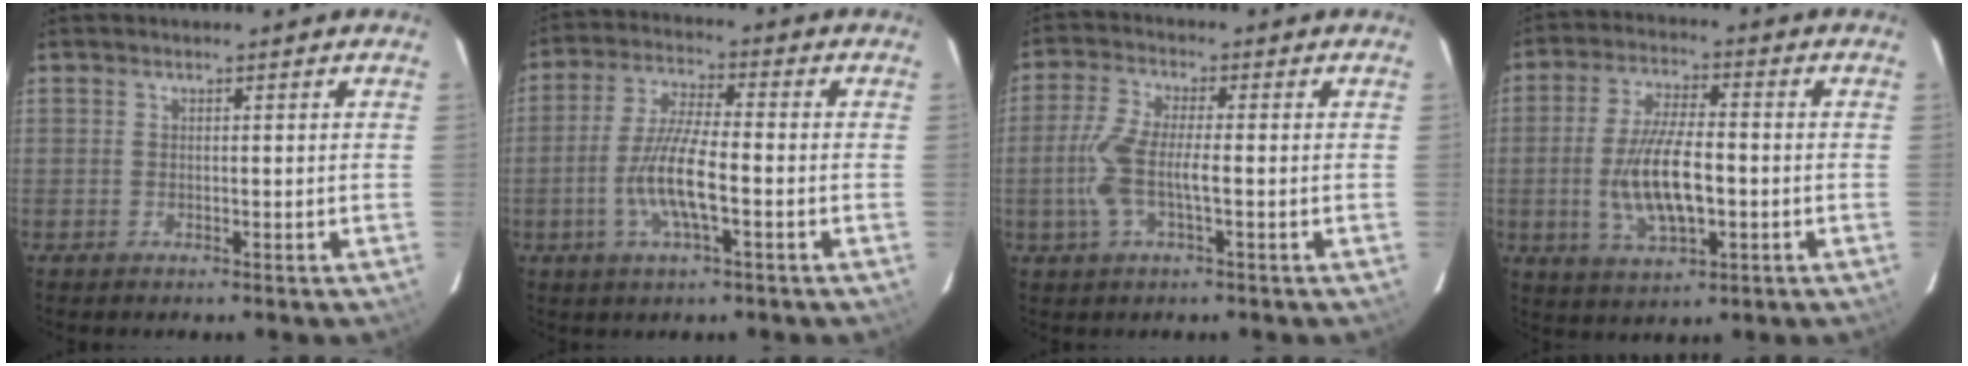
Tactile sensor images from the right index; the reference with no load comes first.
{"total": 9.9, "force": [-2.9, 1.9, 9.2], "torque": [-0.187, -0.002, -0.056]}
{"total": 8.1, "force": [-1.6, 1.9, 7.7], "torque": [-0.168, 0.000, -0.031]}
{"total": 11.9, "force": [-2.1, 4.4, 10.9], "torque": [-0.217, -0.004, -0.033]}